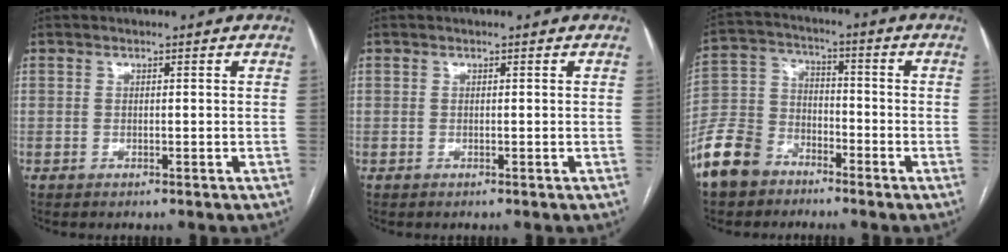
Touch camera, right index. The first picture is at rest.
{"total": 0.0}
{"total": 10.1, "force": [-7.1, 6.4, 3.2], "torque": [-0.088, 0.004, -0.147]}